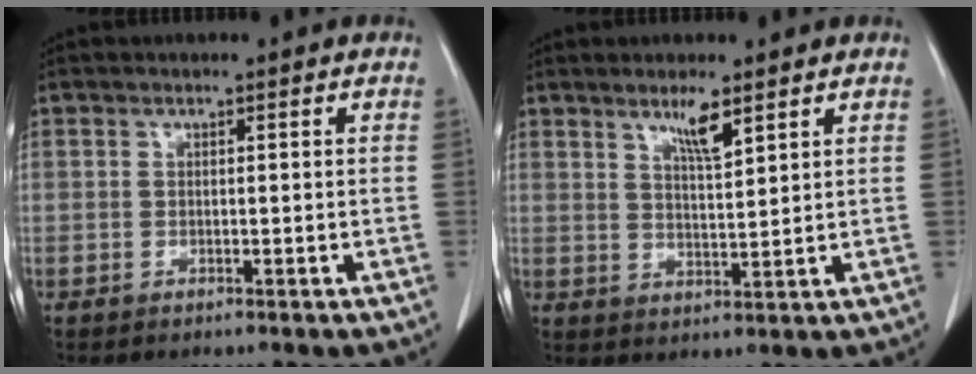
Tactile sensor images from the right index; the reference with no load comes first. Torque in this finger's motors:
{"motor_torque": [0.11, 0.10, 0.04, 0.03]}